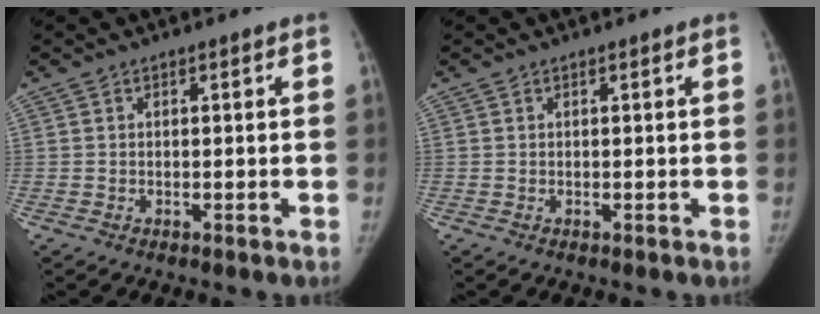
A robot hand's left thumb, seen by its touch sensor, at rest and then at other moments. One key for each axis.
{"total": 0.0}